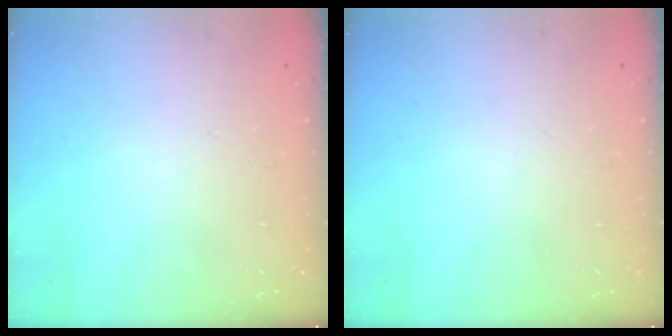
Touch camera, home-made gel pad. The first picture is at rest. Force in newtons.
{"total": 0.0}